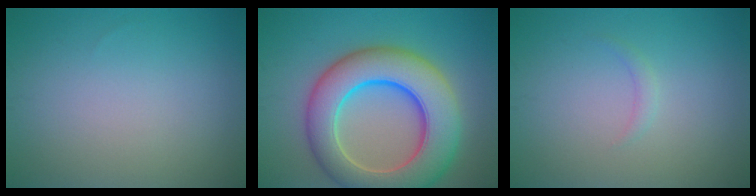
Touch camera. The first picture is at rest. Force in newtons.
{"total": 11.4, "press": 11.4, "slide": 0.3}
{"total": 0.8, "press": 0.8, "slide": 0.0}